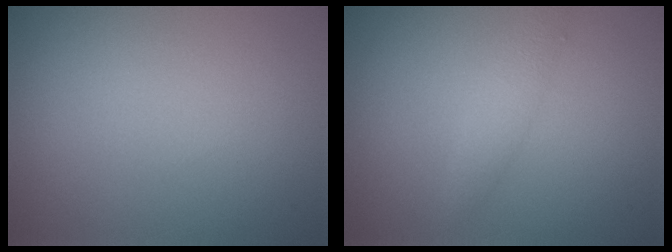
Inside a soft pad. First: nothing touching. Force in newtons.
{"total": 1.6, "press": 1.6, "slide": 0.0}